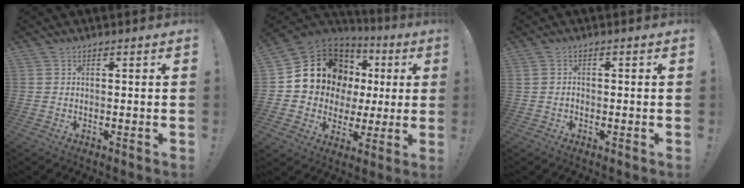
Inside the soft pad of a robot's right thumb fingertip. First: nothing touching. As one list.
[{"total": 15.7, "force": [5.7, 12.7, 7.1], "torque": [-0.111, -0.030, 0.129]}, {"total": 1.1, "force": [-0.8, 0.5, 0.4], "torque": [-0.007, 0.004, -0.015]}]